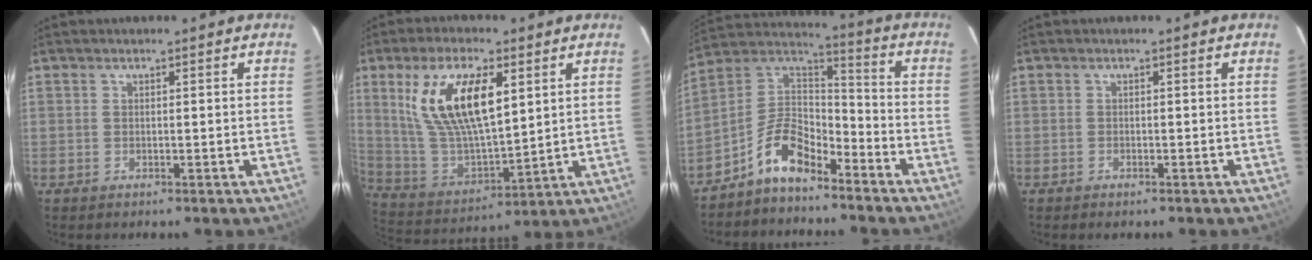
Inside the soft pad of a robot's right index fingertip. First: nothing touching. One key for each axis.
{"total": 17.3, "fx": 6.5, "fy": 7.0, "fz": 14.4, "tx": -0.278, "ty": 0.004, "tz": 0.137}
{"total": 11.3, "fx": -7.6, "fy": 5.0, "fz": 6.8, "tx": -0.154, "ty": 0.034, "tz": -0.151}
{"total": 0.9, "fx": -0.7, "fy": 0.5, "fz": 0.2, "tx": -0.006, "ty": 0.000, "tz": -0.012}